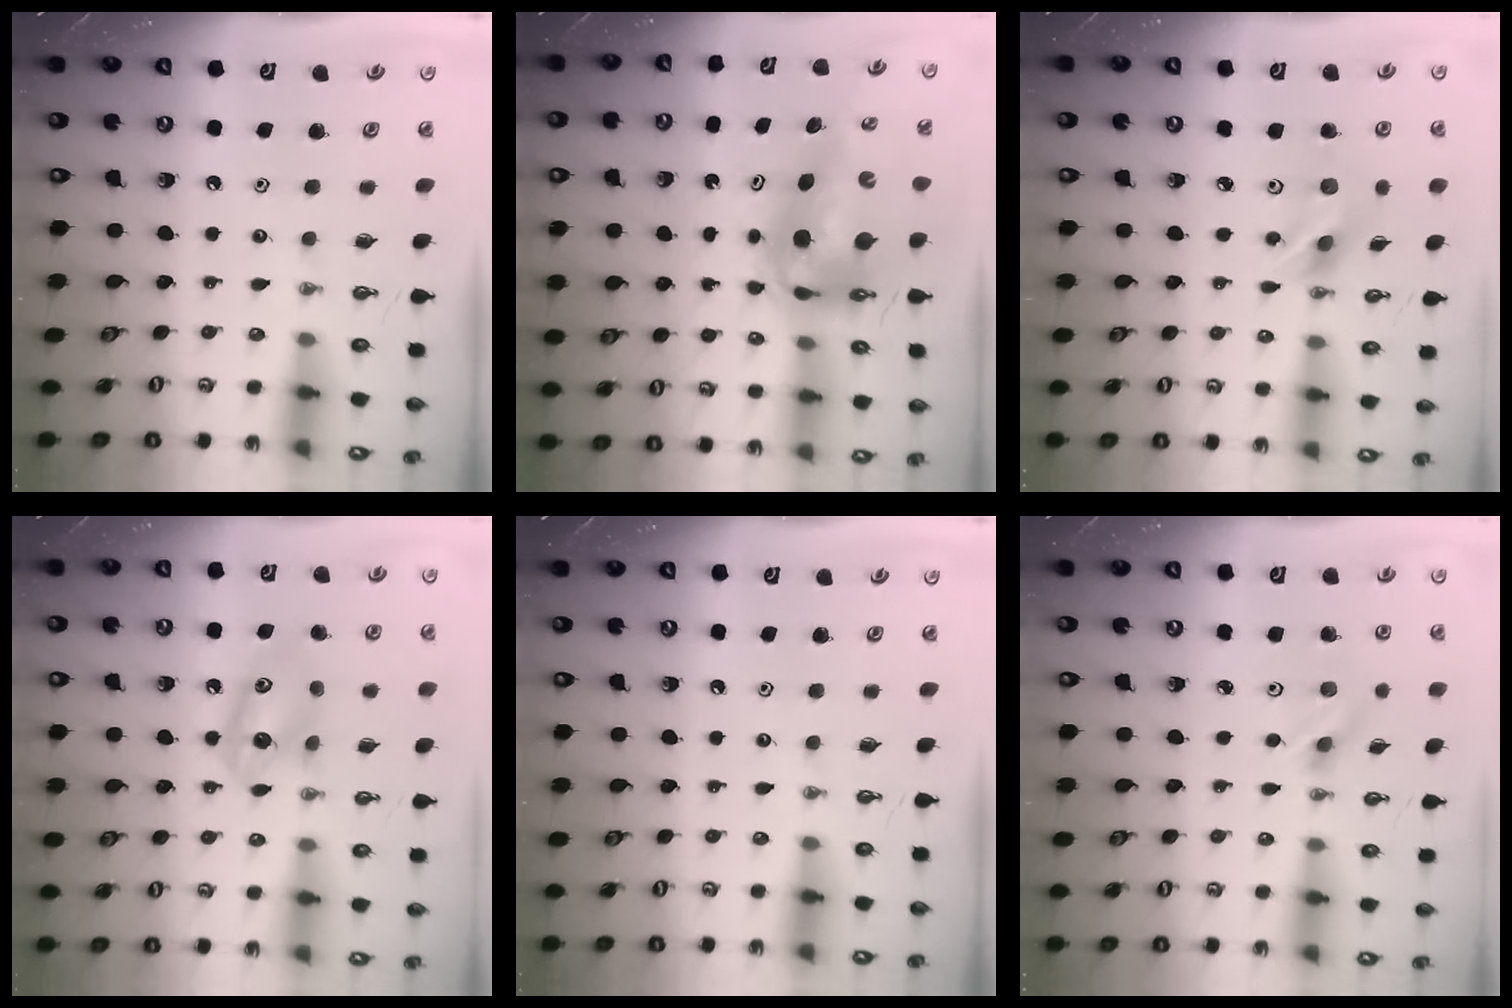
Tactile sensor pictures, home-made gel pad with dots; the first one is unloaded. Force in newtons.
{"total": 9.7, "press": 8.3, "slide": 4.9}
{"total": 10.7, "press": 10.1, "slide": 3.6}
{"total": 7.7, "press": 7.5, "slide": 1.3}
{"total": 0.0}
{"total": 2.2, "press": 2.1, "slide": 0.6}